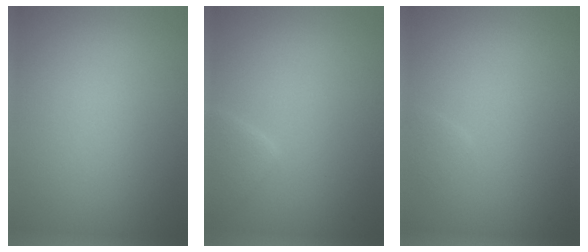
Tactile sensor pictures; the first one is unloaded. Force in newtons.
{"total": 1.6, "press": 1.6, "slide": 0.1}
{"total": 0.6, "press": 0.6, "slide": 0.0}